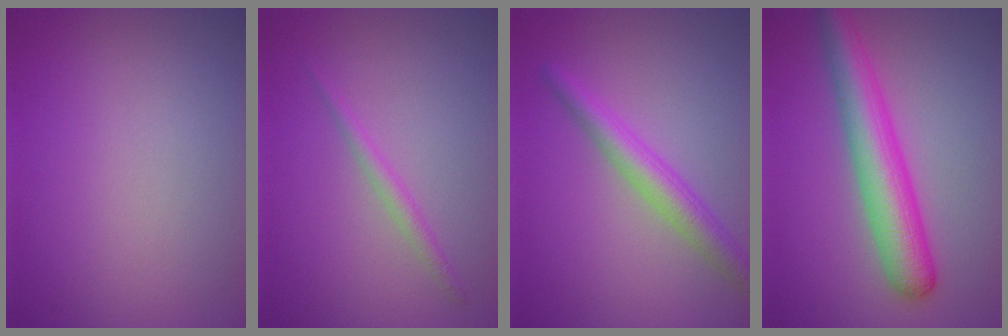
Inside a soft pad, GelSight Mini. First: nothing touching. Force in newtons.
{"total": 1.4, "press": 1.4, "slide": 0.1}
{"total": 3.7, "press": 3.7, "slide": 0.1}
{"total": 6.1, "press": 6.1, "slide": 0.2}